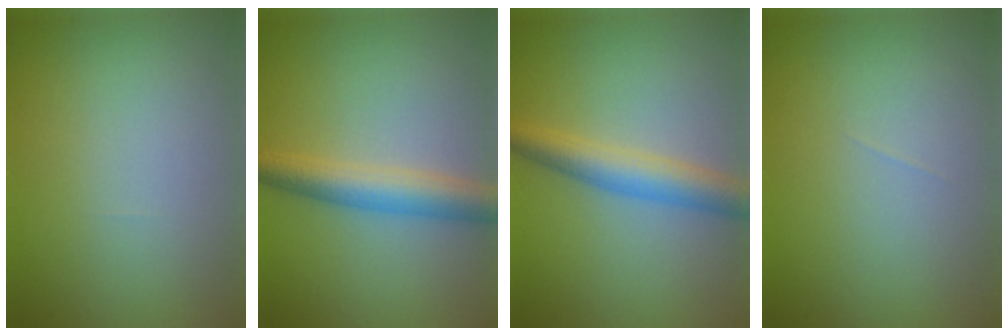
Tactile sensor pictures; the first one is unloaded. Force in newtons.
{"total": 4.5, "press": 4.5, "slide": 0.1}
{"total": 4.2, "press": 4.2, "slide": 0.1}
{"total": 0.0}